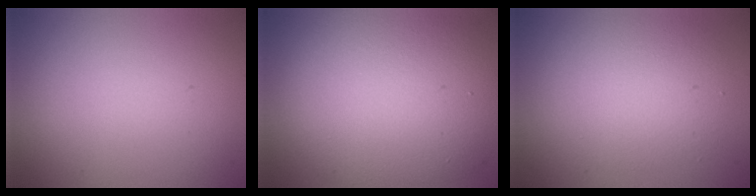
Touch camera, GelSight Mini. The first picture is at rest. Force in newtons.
{"total": 10.5, "press": 10.5, "slide": 0.5}
{"total": 4.3, "press": 4.3, "slide": 0.2}